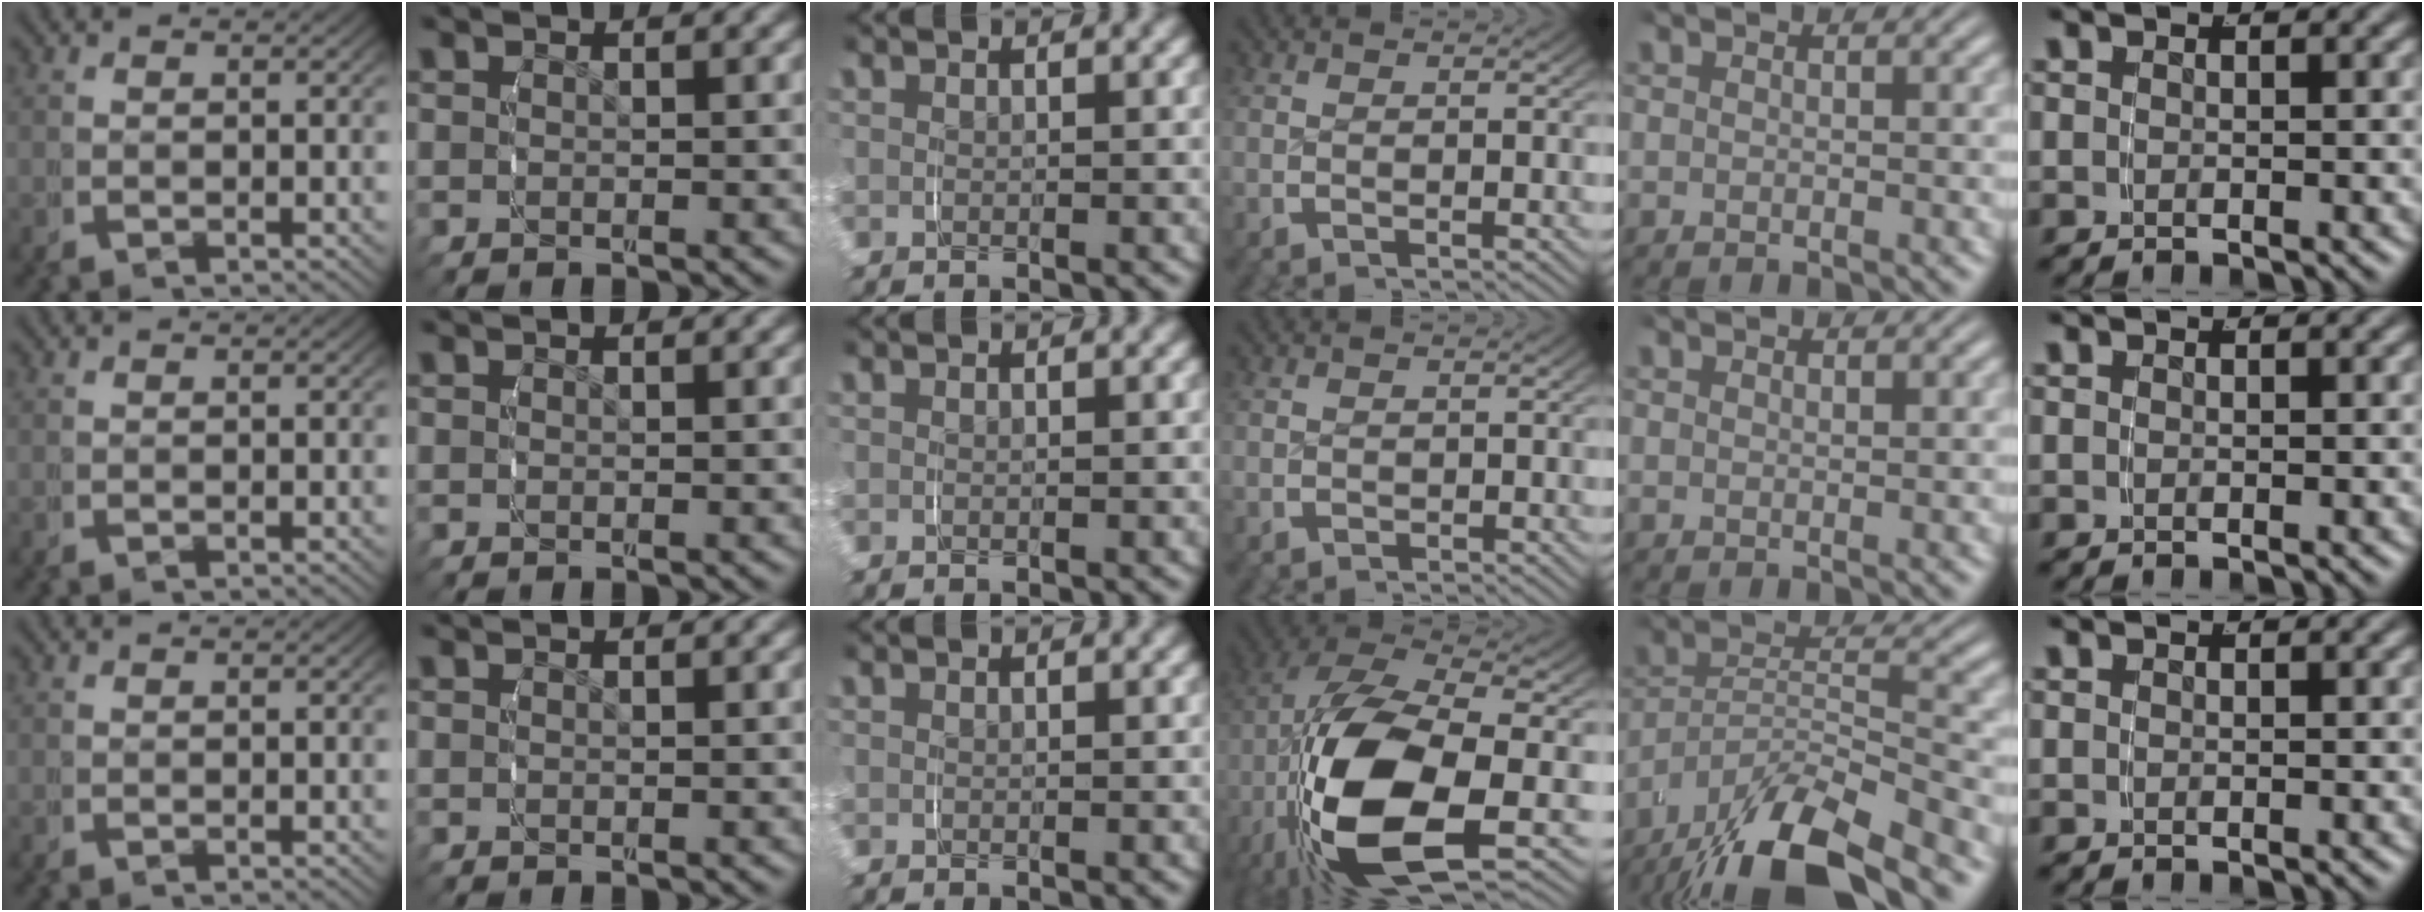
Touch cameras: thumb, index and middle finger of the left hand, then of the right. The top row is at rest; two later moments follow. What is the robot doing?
{"motion": "grasp_and_lifting", "object": "fork"}